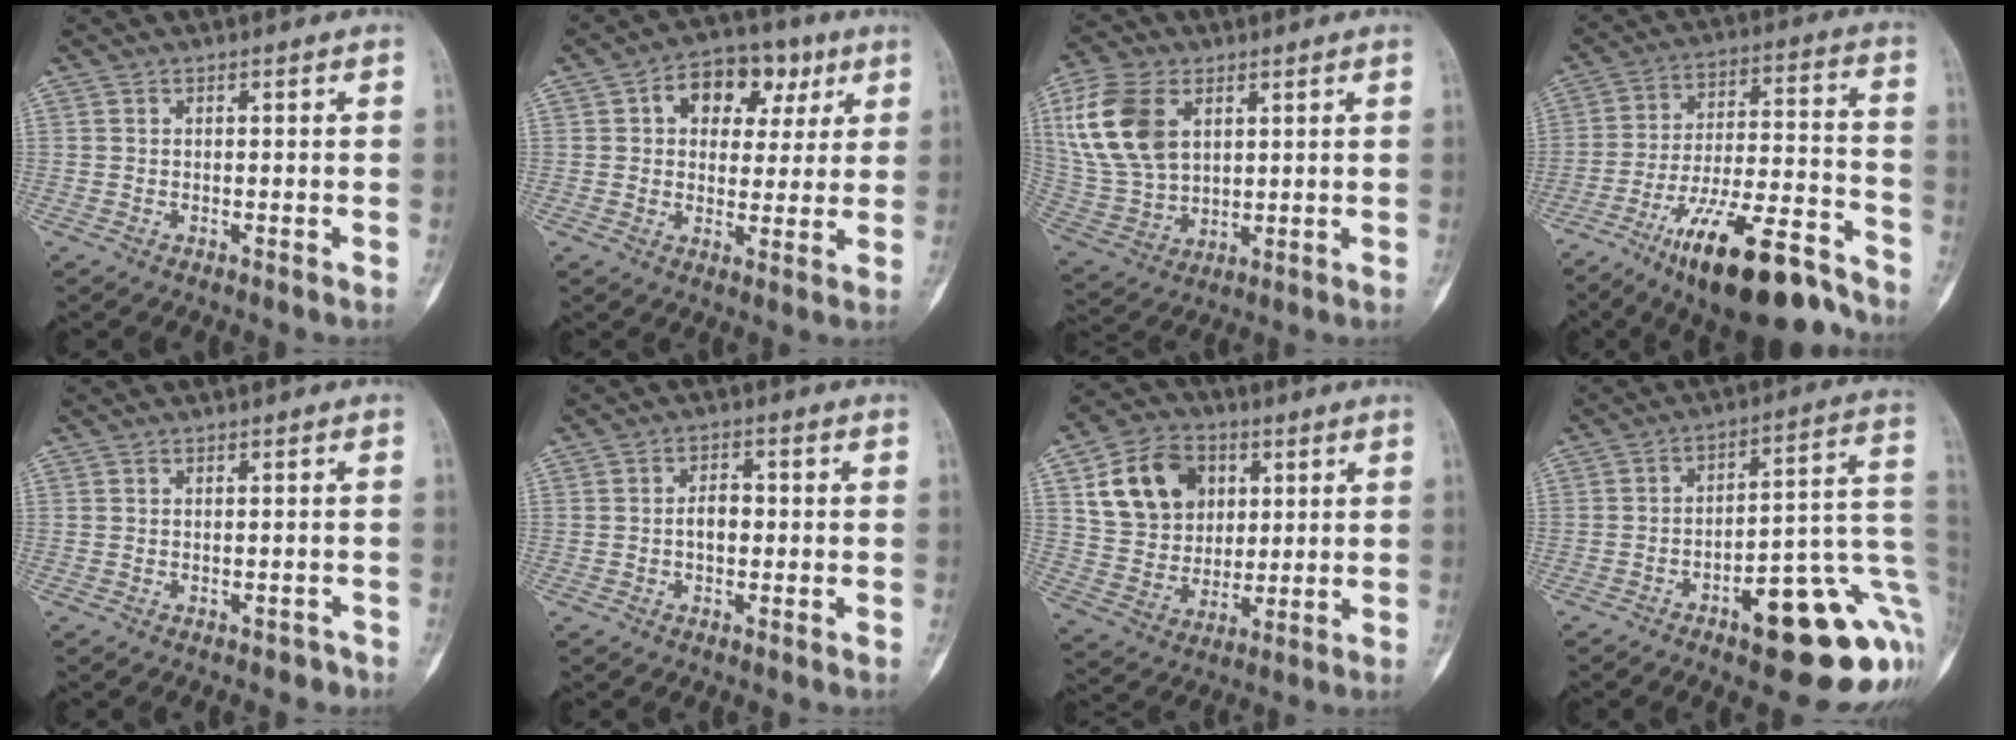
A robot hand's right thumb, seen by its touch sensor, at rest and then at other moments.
{"total": 11.7, "force": [4.2, 8.2, 7.2], "torque": [-0.055, 0.007, 0.058]}
{"total": 15.8, "force": [5.2, 10.3, 10.8], "torque": [-0.214, -0.010, 0.114]}
{"total": 21.7, "force": [-15.1, 6.2, 14.3], "torque": [-0.205, 0.087, -0.246]}
{"total": 0.8, "force": [-0.6, 0.6, 0.1], "torque": [0.007, 0.007, -0.009]}
{"total": 3.6, "force": [-0.2, 2.3, 2.7], "torque": [-0.040, 0.012, -0.007]}
{"total": 15.0, "force": [5.0, 11.7, 7.9], "torque": [-0.107, -0.006, 0.092]}
{"total": 21.2, "force": [-7.1, 7.2, 18.7], "torque": [-0.167, 0.052, -0.083]}